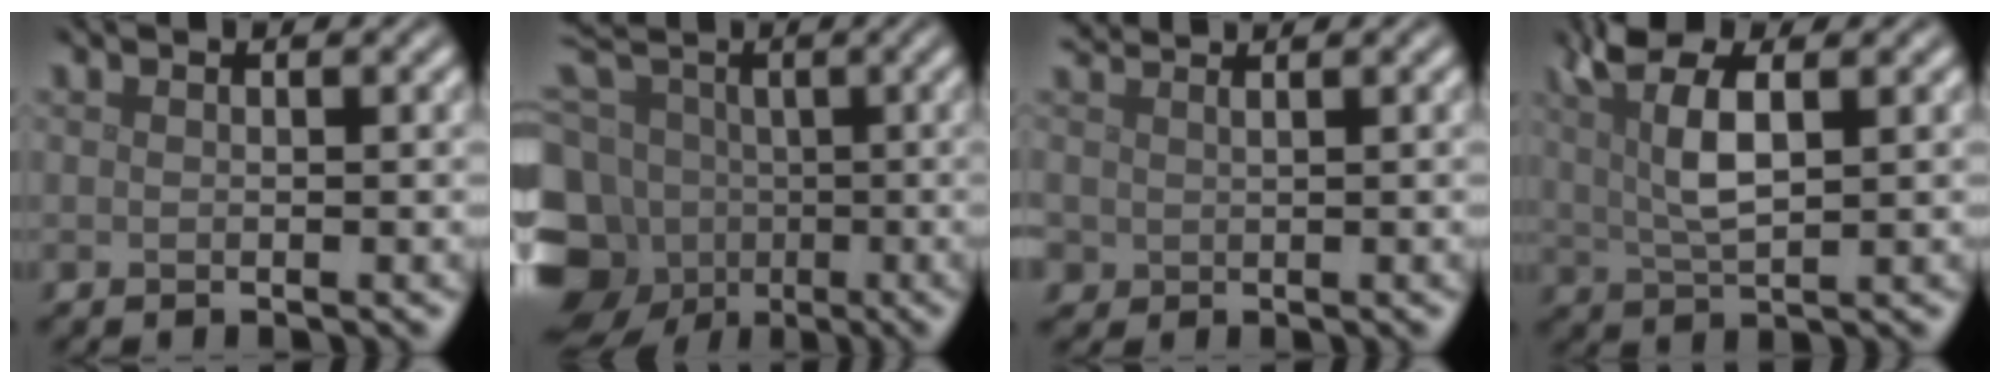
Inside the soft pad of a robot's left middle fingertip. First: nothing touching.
{"total": 13.3, "force": [-1.4, 11.3, 6.9], "torque": [-0.181, 0.008, -0.035]}
{"total": 1.8, "force": [1.5, 0.9, 0.5], "torque": [-0.019, 0.008, 0.029]}
{"total": 5.6, "force": [2.2, 2.2, 4.7], "torque": [-0.100, 0.009, 0.043]}